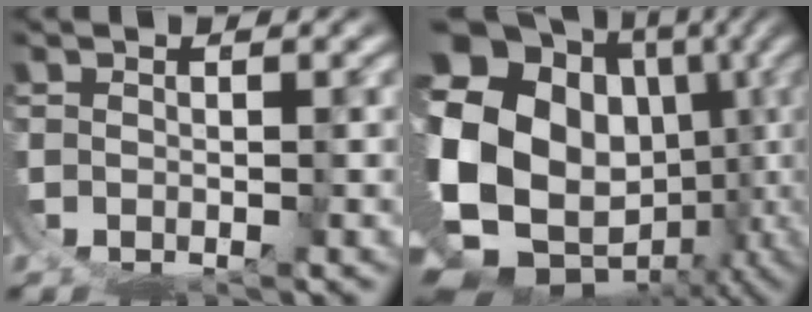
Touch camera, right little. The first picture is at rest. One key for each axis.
{"total": 22.3, "fx": -3.3, "fy": 17.2, "fz": 13.9, "tx": -0.271, "ty": -0.066, "tz": -0.032}